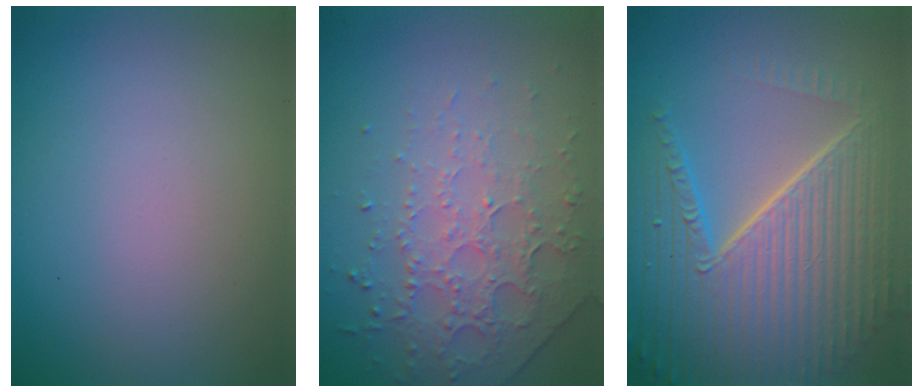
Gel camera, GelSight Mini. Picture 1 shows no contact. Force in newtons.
{"total": 4.5, "press": 3.1, "slide": 3.2}
{"total": 10.0, "press": 6.3, "slide": 7.8}